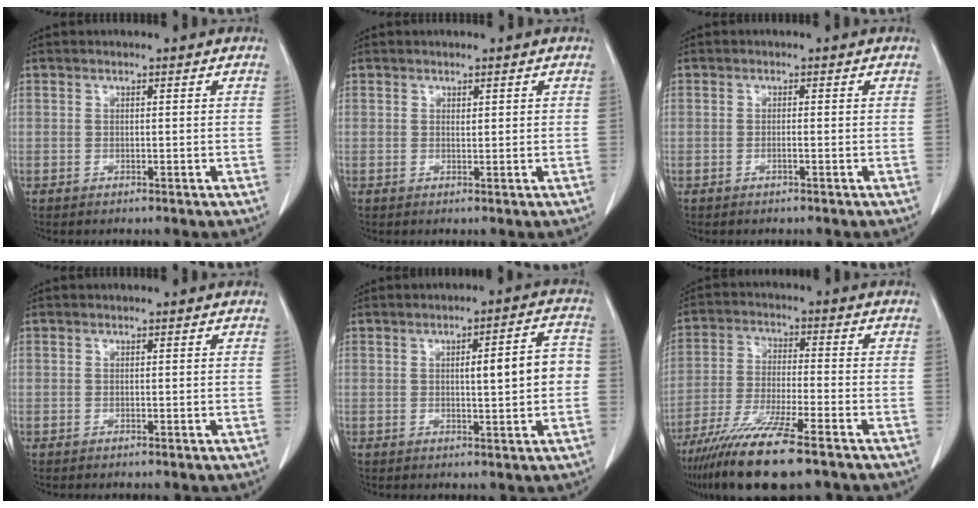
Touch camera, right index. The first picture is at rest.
{"total": 0.5, "force": [0.3, 0.2, 0.4], "torque": [-0.005, -0.002, 0.006]}
{"total": 0.6, "force": [-0.3, -0.1, 0.6], "torque": [-0.011, 0.001, -0.005]}
{"total": 0.0}
{"total": 7.0, "force": [0.1, 1.2, 6.9], "torque": [-0.096, 0.018, 0.003]}
{"total": 14.0, "force": [-10.1, 1.0, 9.7], "torque": [-0.191, -0.042, -0.176]}